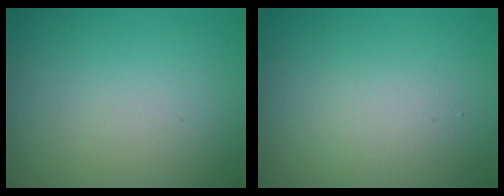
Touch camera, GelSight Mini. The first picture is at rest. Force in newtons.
{"total": 1.7, "press": 1.7, "slide": 0.1}